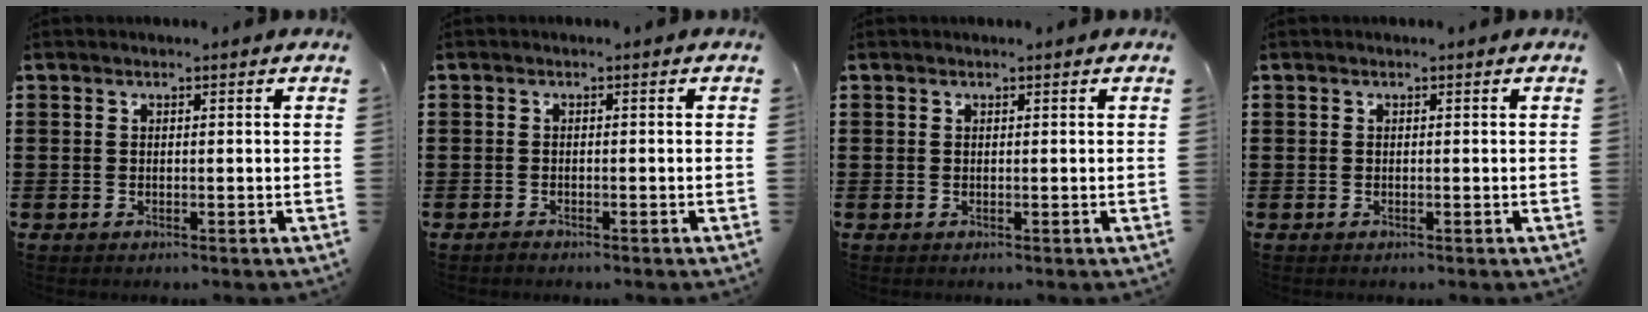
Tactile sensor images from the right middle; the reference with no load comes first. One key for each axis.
{"total": 0.9, "fx": -0.7, "fy": 0.5, "fz": -0.1, "tx": 0.001, "ty": 0.003, "tz": -0.018}
{"total": 0.0}
{"total": 0.0}